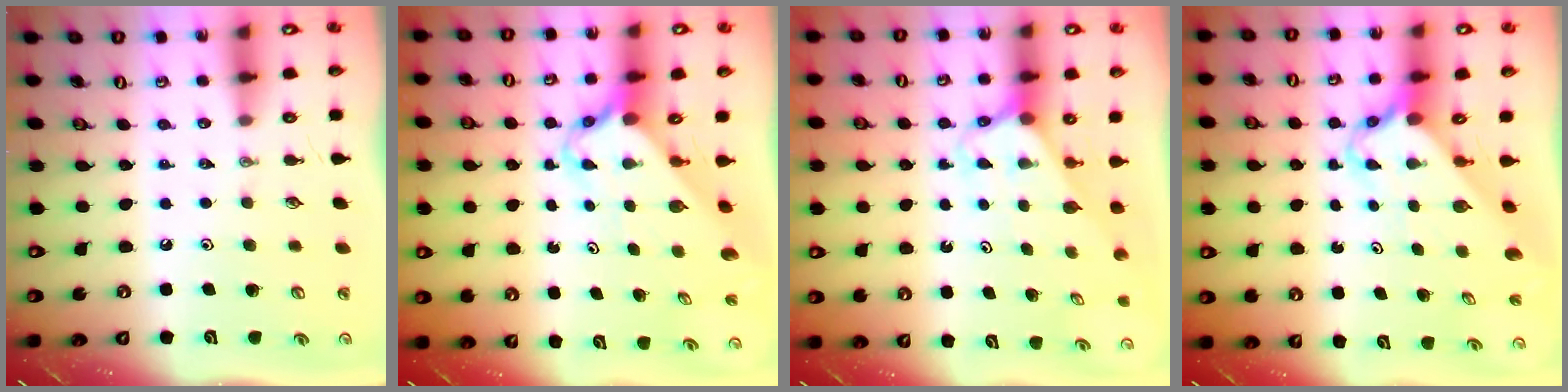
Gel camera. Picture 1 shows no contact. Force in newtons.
{"total": 2.8, "press": 2.8, "slide": 0.2}
{"total": 2.5, "press": 2.5, "slide": 0.2}
{"total": 2.8, "press": 2.8, "slide": 0.2}